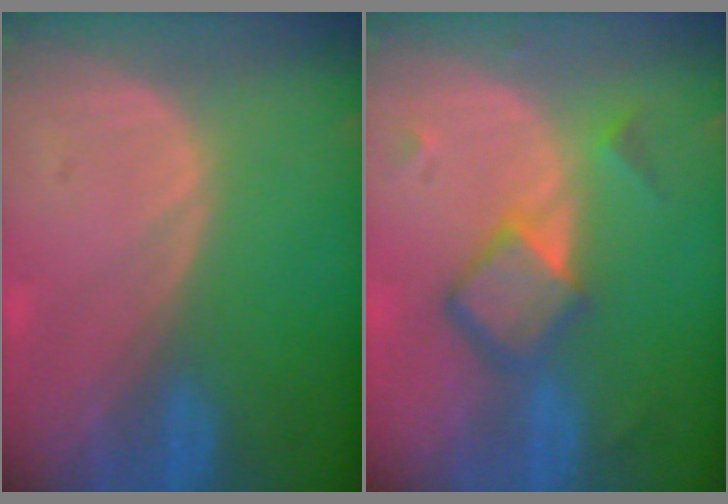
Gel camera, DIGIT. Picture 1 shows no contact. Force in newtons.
{"total": 6.6, "press": 5.7, "slide": 3.3}